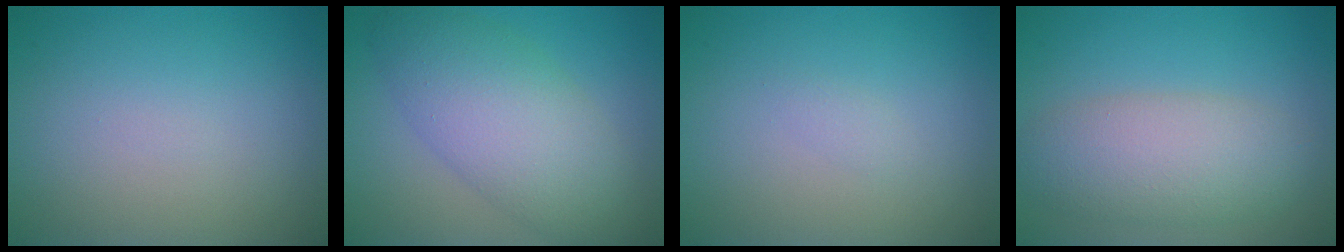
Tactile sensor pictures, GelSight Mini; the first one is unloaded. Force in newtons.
{"total": 7.4, "press": 7.4, "slide": 0.1}
{"total": 0.7, "press": 0.7, "slide": 0.1}
{"total": 5.4, "press": 5.4, "slide": 0.4}